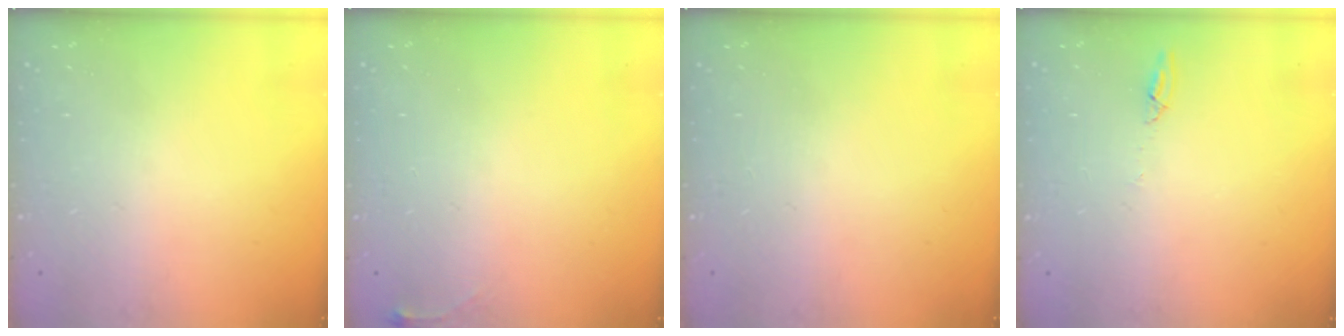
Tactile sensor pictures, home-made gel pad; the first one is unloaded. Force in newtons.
{"total": 4.0, "press": 3.9, "slide": 0.6}
{"total": 0.0}
{"total": 3.5, "press": 3.5, "slide": 0.4}